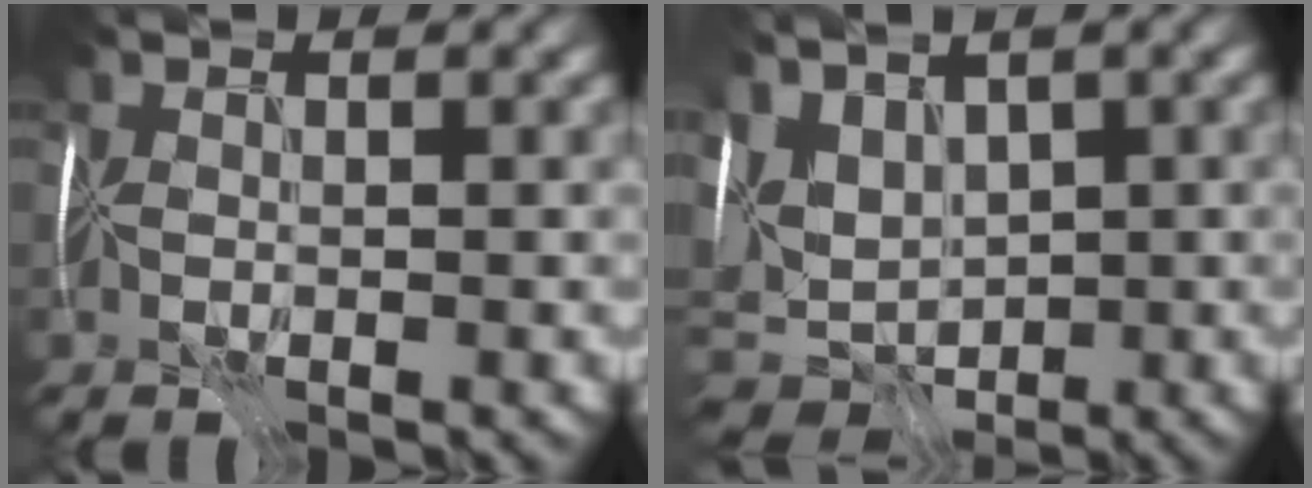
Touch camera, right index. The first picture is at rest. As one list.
[{"total": 8.5, "force": [3.2, 5.3, 5.9], "torque": [-0.128, 0.017, 0.068]}]